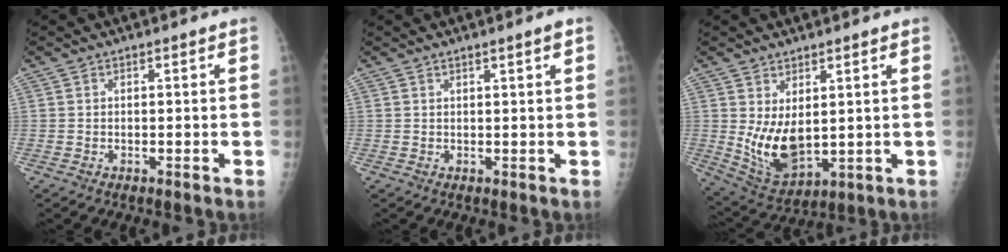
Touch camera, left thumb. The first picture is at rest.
{"total": 1.6, "force": [1.0, -0.1, 1.3], "torque": [-0.019, -0.004, 0.015]}
{"total": 9.6, "force": [1.5, 5.3, 7.8], "torque": [-0.128, -0.028, 0.050]}